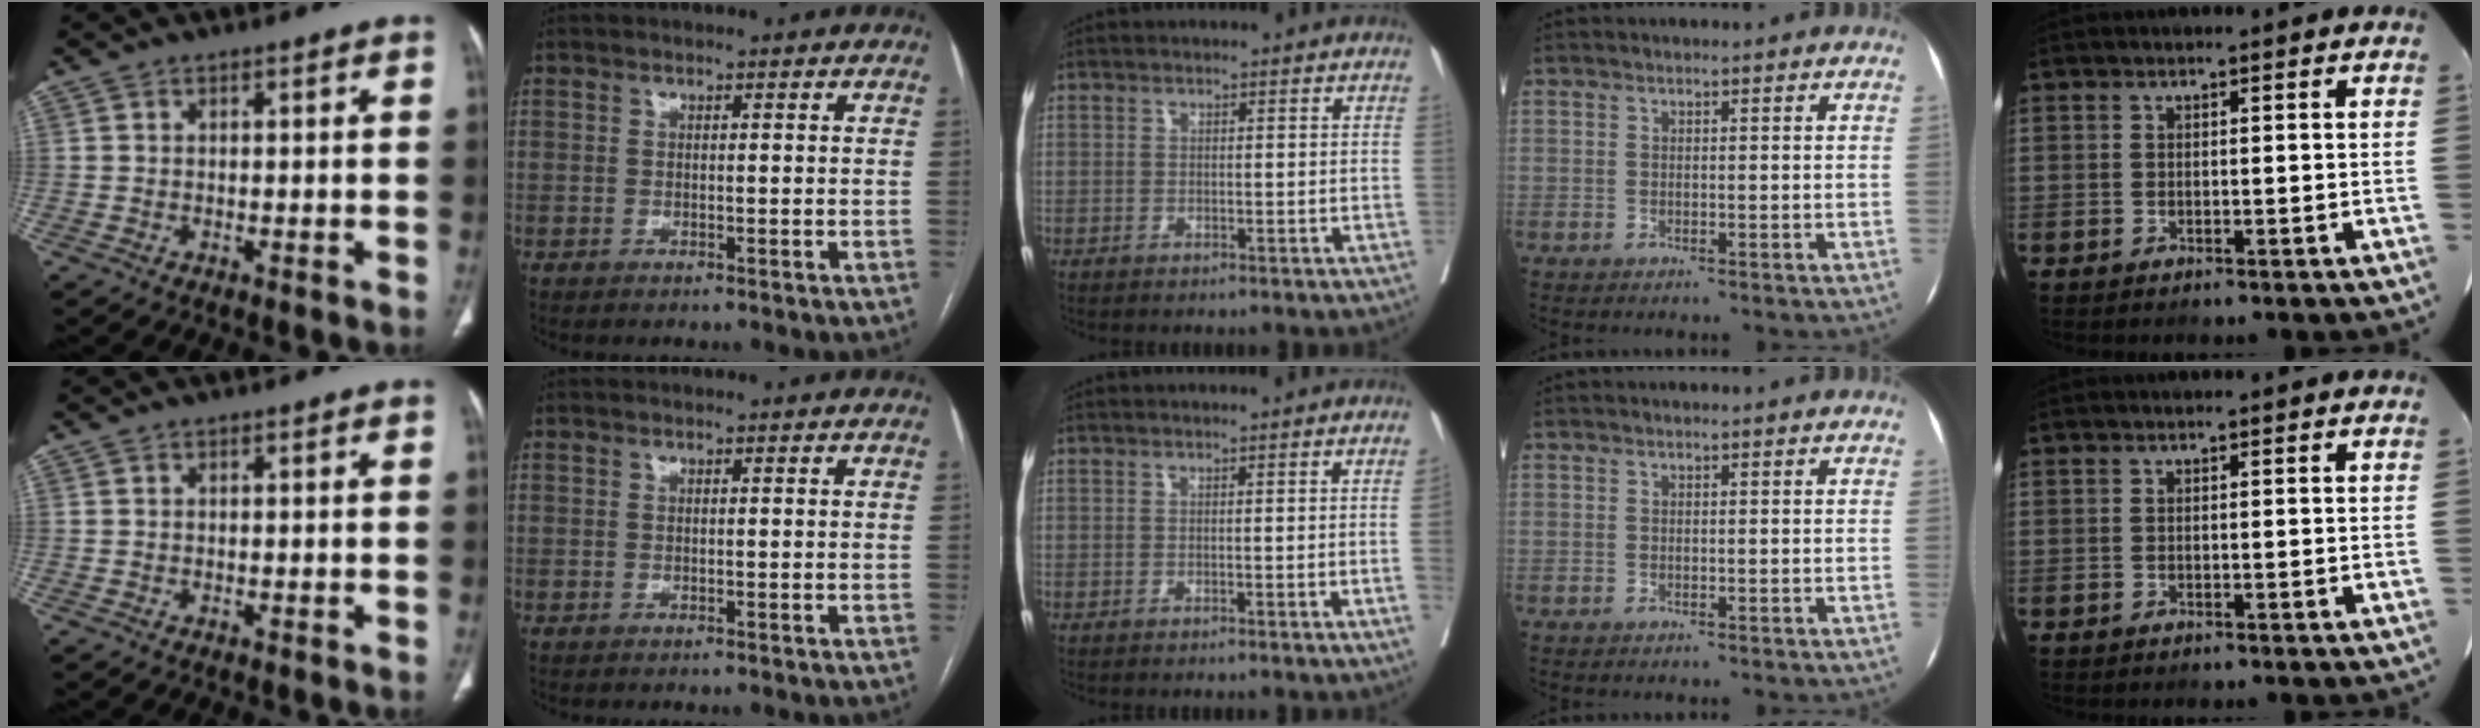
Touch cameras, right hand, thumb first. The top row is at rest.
{"middle": {"total": 2.1, "force": [-0.2, -0.6, 2.0], "torque": [-0.031, 0.000, 0.001]}}